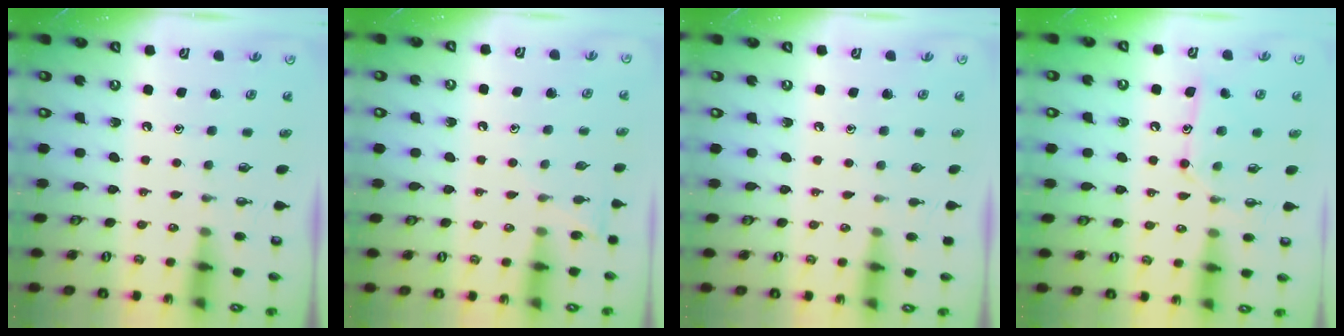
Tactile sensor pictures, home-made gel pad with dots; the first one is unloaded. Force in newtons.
{"total": 6.3, "press": 6.3, "slide": 0.6}
{"total": 0.0}
{"total": 11.7, "press": 11.7, "slide": 0.9}